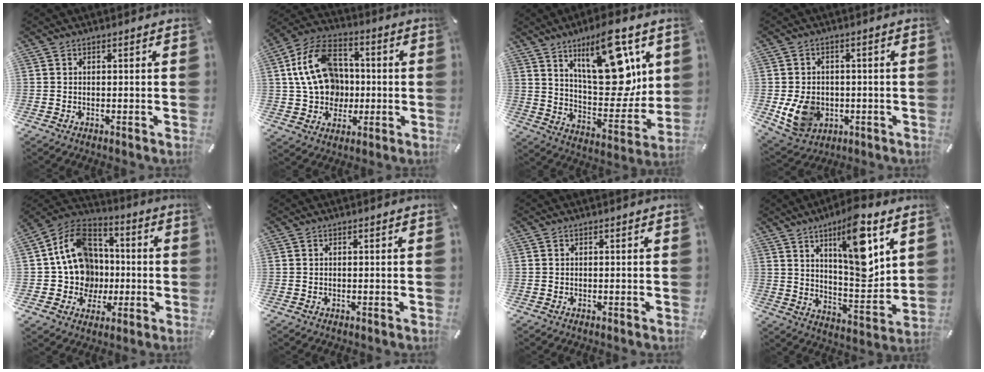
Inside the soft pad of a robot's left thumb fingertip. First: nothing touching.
{"total": 16.5, "force": [0.6, 13.5, 9.4], "torque": [-0.200, 0.019, 0.017]}
{"total": 20.7, "force": [10.2, 9.3, 15.4], "torque": [-0.219, -0.065, 0.167]}
{"total": 9.6, "force": [-1.6, 8.1, 4.9], "torque": [-0.101, 0.006, -0.028]}
{"total": 16.8, "force": [-0.8, 15.3, 7.0], "torque": [-0.134, 0.008, -0.003]}
{"total": 0.0}
{"total": 0.0}
{"total": 16.0, "force": [8.5, 5.1, 12.6], "torque": [-0.175, -0.053, 0.133]}